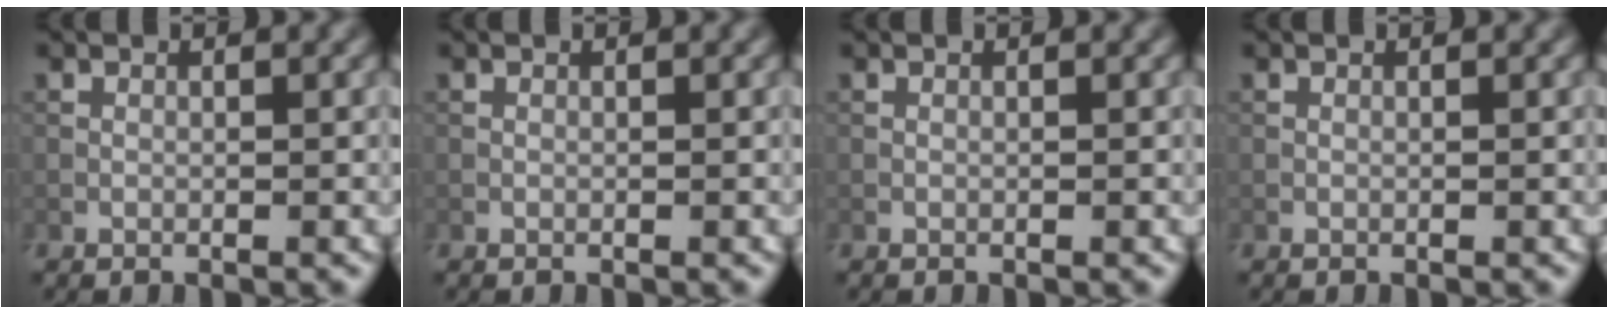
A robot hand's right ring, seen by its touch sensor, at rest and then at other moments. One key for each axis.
{"total": 0.0}
{"total": 0.0}
{"total": 0.0}